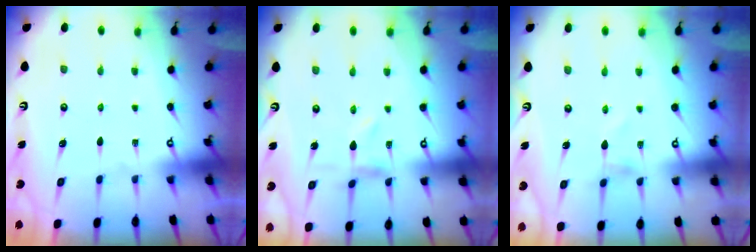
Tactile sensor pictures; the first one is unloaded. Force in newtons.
{"total": 0.0}
{"total": 0.8, "press": 0.7, "slide": 0.3}